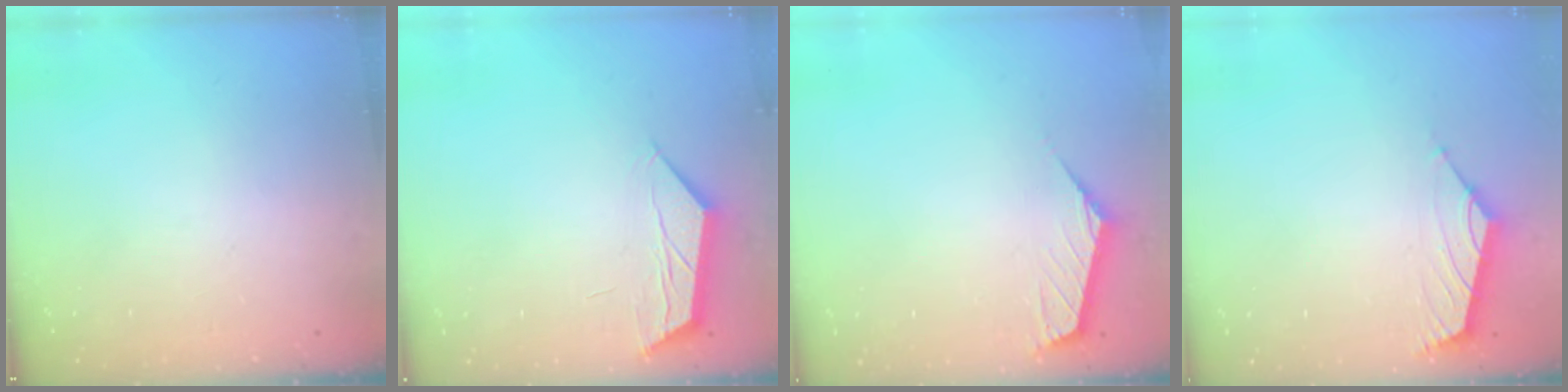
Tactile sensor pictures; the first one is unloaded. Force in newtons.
{"total": 4.2, "press": 4.1, "slide": 0.5}
{"total": 0.9, "press": 0.9, "slide": 0.2}
{"total": 1.7, "press": 1.5, "slide": 0.7}